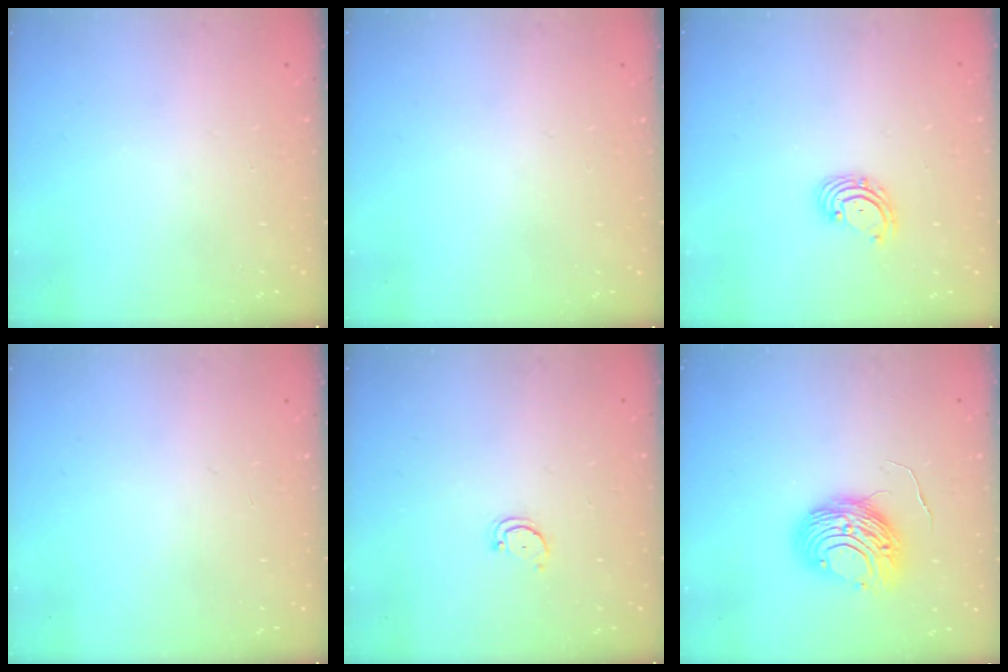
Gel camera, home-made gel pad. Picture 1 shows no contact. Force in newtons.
{"total": 0.0}
{"total": 3.4, "press": 3.3, "slide": 0.5}
{"total": 0.0}
{"total": 2.3, "press": 2.3, "slide": 0.2}
{"total": 9.7, "press": 9.7, "slide": 0.6}